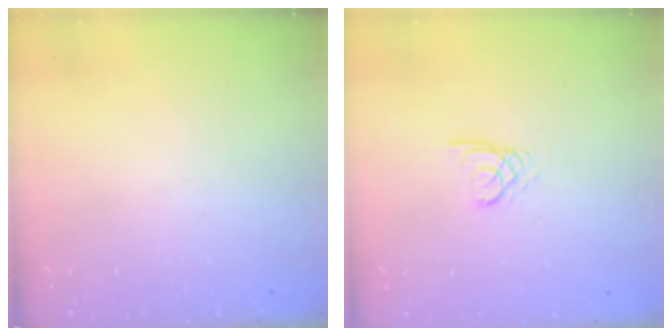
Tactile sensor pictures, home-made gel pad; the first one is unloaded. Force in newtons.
{"total": 2.4, "press": 2.4, "slide": 0.3}